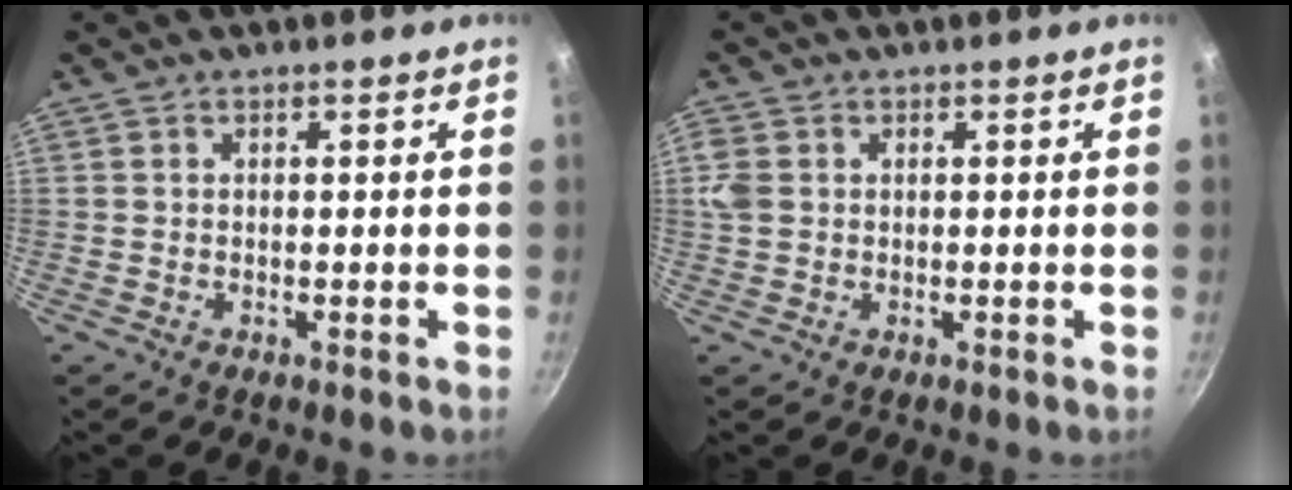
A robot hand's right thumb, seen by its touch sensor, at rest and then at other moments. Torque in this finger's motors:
{"motor_torque": [0.41, 0.34, 0.56, 0.33, 0.02]}